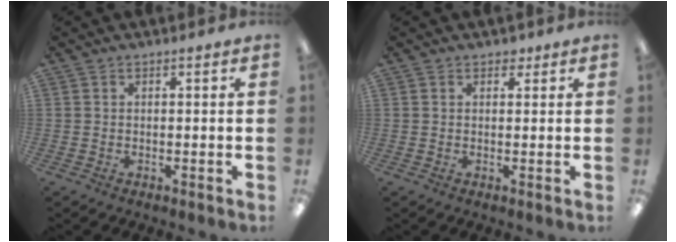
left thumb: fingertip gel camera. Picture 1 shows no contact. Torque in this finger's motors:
{"motor_torque": [0.17, -0.08, 0.21, -0.06, 0.00]}